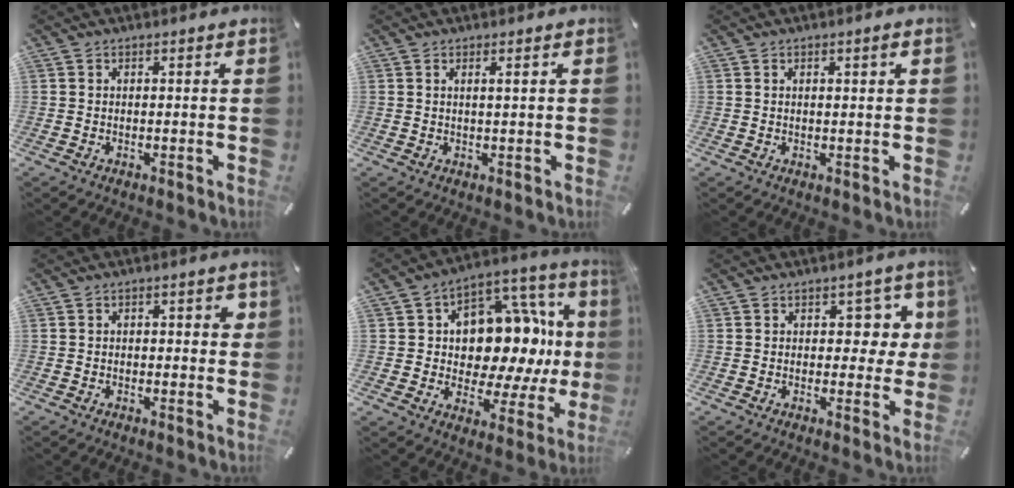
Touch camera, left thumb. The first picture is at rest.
{"total": 1.5, "force": [0.5, 0.0, 1.4], "torque": [-0.026, -0.002, 0.008]}
{"total": 1.3, "force": [0.6, 0.2, 1.2], "torque": [-0.023, 0.001, 0.008]}
{"total": 2.2, "force": [-0.1, 1.4, 1.7], "torque": [-0.017, 0.002, -0.008]}
{"total": 17.3, "force": [2.3, 12.2, 12.0], "torque": [-0.150, -0.038, 0.040]}
{"total": 6.5, "force": [1.8, 4.6, 4.2], "torque": [-0.042, -0.002, 0.024]}